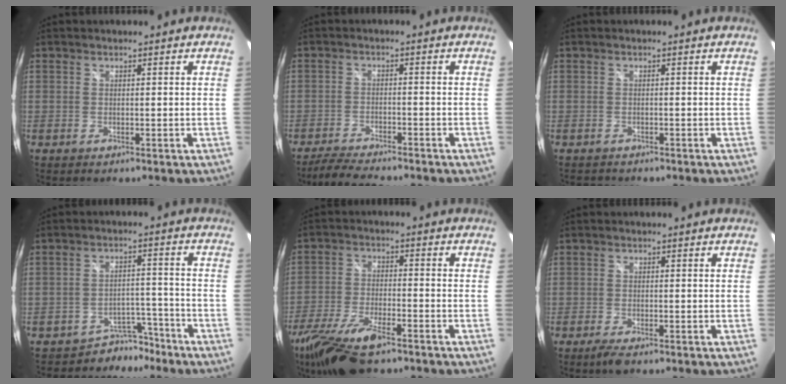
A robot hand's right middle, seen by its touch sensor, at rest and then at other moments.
{"total": 7.3, "force": [-6.7, 1.0, 2.9], "torque": [-0.082, -0.014, -0.114]}
{"total": 2.1, "force": [-2.0, 0.7, 0.4], "torque": [-0.010, -0.011, -0.031]}
{"total": 5.9, "force": [-5.1, 3.1, 0.0], "torque": [0.003, 0.025, -0.074]}
{"total": 14.8, "force": [-10.7, 4.5, 9.1], "torque": [-0.203, -0.037, -0.200]}
{"total": 2.8, "force": [-1.9, 0.6, 2.0], "torque": [-0.045, -0.010, -0.036]}